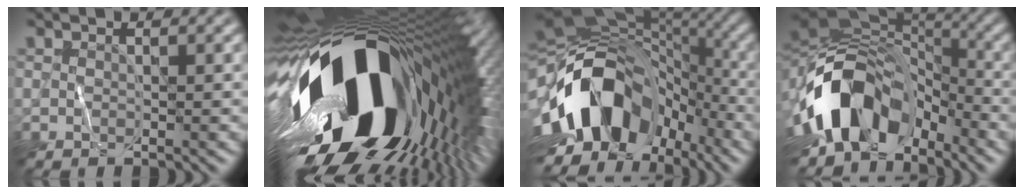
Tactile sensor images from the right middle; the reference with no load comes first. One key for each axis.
{"total": 22.2, "fx": -1.6, "fy": 11.7, "fz": 18.9, "tx": -0.344, "ty": -0.051, "tz": -0.037}
{"total": 15.1, "fx": -4.4, "fy": 10.0, "fz": 10.4, "tx": -0.184, "ty": 0.009, "tz": -0.092}
{"total": 13.8, "fx": -5.4, "fy": 8.8, "fz": 9.2, "tx": -0.178, "ty": 0.019, "tz": -0.112}